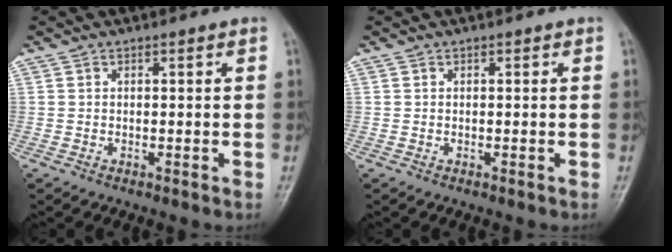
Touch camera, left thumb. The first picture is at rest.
{"total": 0.0}